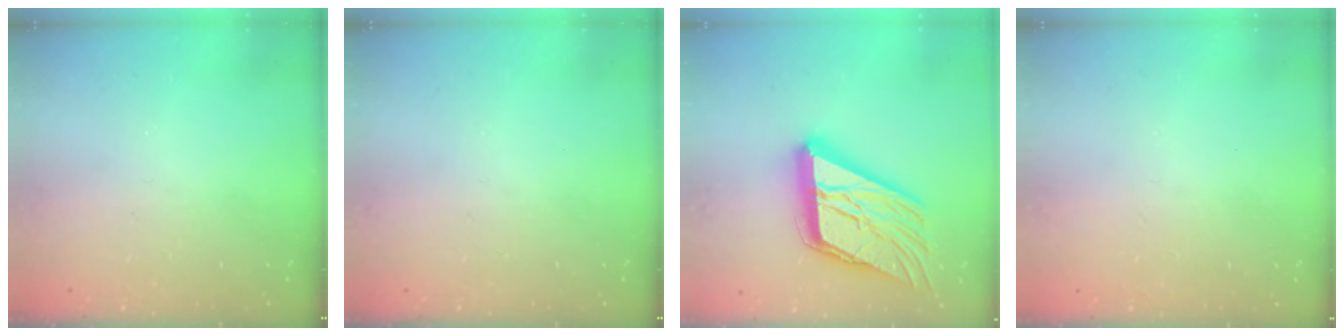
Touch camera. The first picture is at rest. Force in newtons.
{"total": 0.0}
{"total": 25.0, "press": 24.8, "slide": 2.8}
{"total": 1.6, "press": 1.6, "slide": 0.1}